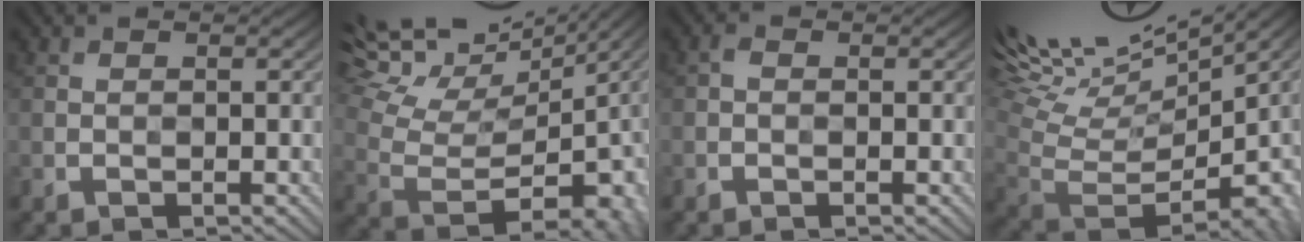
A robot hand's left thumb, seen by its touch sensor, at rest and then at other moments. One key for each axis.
{"total": 13.9, "fx": 10.7, "fy": 4.8, "fz": 7.4, "tx": -0.157, "ty": 0.036, "tz": 0.165}
{"total": 0.8, "fx": -0.3, "fy": 0.5, "fz": 0.6, "tx": -0.008, "ty": 0.003, "tz": -0.009}
{"total": 14.8, "fx": 8.7, "fy": 3.9, "fz": 11.3, "tx": -0.228, "ty": 0.043, "tz": 0.169}